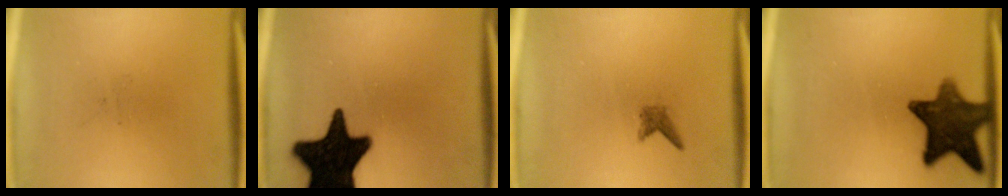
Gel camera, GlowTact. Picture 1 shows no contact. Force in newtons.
{"total": 19.7}
{"total": 1.2}
{"total": 11.7}